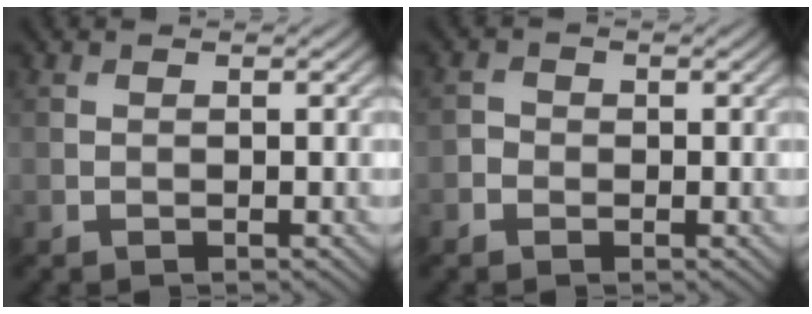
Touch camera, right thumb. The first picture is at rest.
{"total": 1.2, "force": [-0.5, 1.1, 0.3], "torque": [-0.003, -0.001, -0.014]}